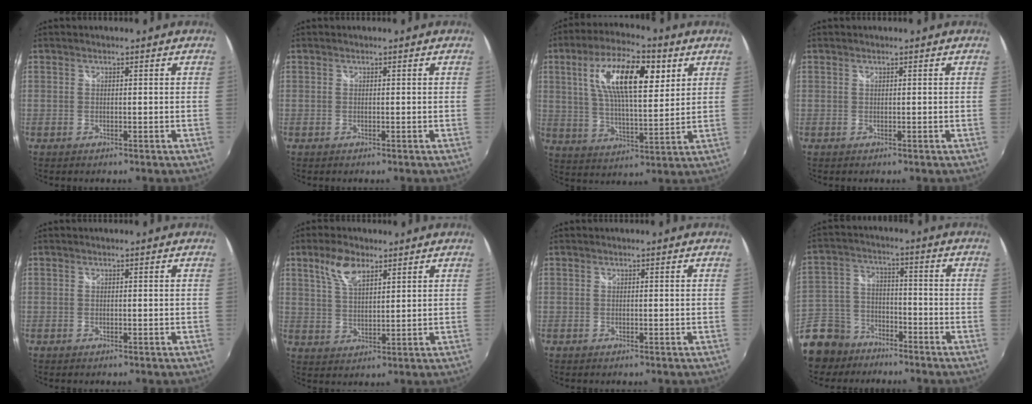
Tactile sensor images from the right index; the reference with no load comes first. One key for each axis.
{"total": 0.0}
{"total": 15.6, "fx": 6.0, "fy": 5.4, "fz": 13.4, "tx": -0.239, "ty": 0.019, "tz": 0.102}
{"total": 0.0}
{"total": 0.0}
{"total": 6.5, "fx": 4.0, "fy": 2.9, "fz": 4.3, "tx": -0.083, "ty": 0.010, "tz": 0.079}
{"total": 0.0}
{"total": 14.5, "fx": -10.3, "fy": 9.3, "fz": 4.4, "tx": -0.138, "ty": 0.012, "tz": -0.178}